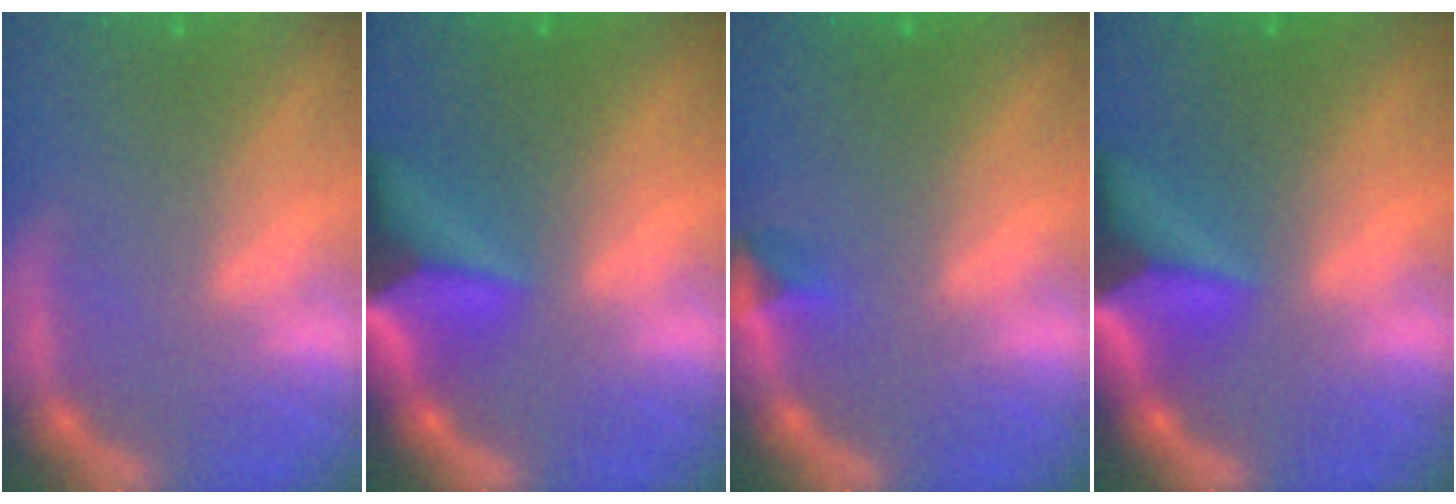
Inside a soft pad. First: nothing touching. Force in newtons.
{"total": 9.6}
{"total": 1.4}
{"total": 9.6}